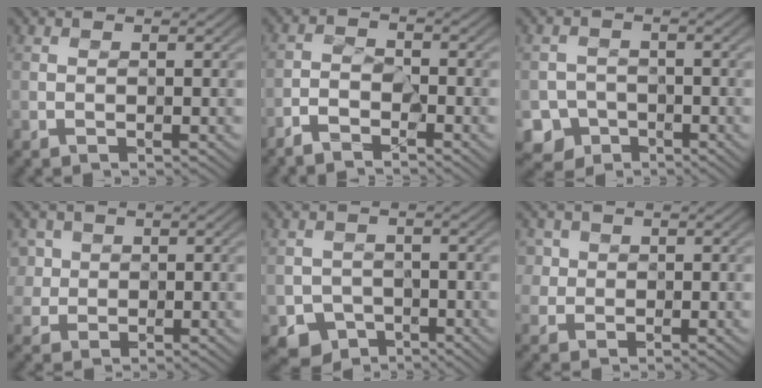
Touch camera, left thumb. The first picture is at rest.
{"total": 3.0, "force": [-2.7, 0.6, 1.1], "torque": [-0.024, 0.004, -0.061]}
{"total": 4.5, "force": [-2.6, 3.6, 0.6], "torque": [-0.002, -0.002, -0.057]}
{"total": 4.2, "force": [1.4, 3.7, 1.4], "torque": [-0.060, 0.004, 0.024]}
{"total": 4.5, "force": [-2.4, 3.7, 1.0], "torque": [-0.019, -0.003, -0.046]}
{"total": 3.5, "force": [1.3, 3.2, 1.0], "torque": [-0.041, 0.001, 0.021]}